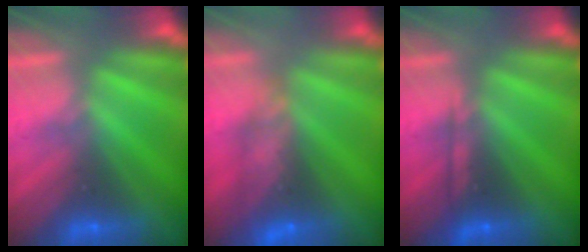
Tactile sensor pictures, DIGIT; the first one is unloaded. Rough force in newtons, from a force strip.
{"total": 10.8}
{"total": 2.2}